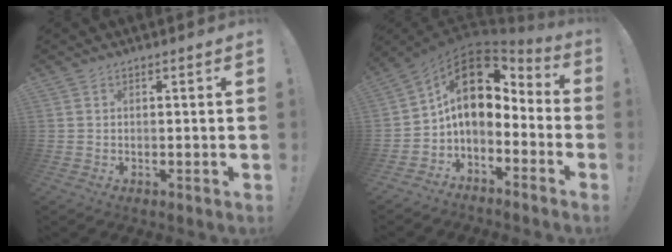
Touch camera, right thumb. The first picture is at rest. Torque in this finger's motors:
{"motor_torque": [2.69, 2.32, 1.40, -0.51, 0.07]}